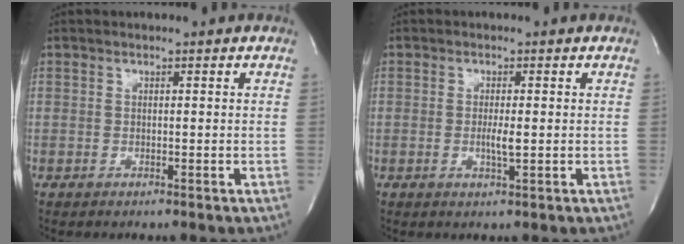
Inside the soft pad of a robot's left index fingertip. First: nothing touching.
{"total": 2.1, "force": [-0.3, 0.2, 2.1], "torque": [-0.043, -0.005, -0.004]}